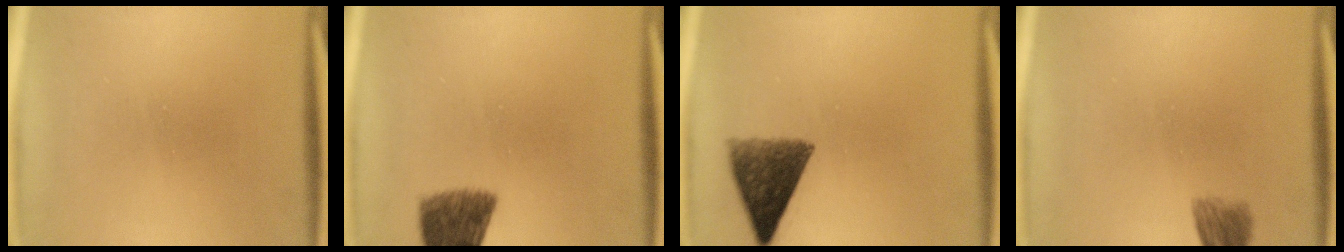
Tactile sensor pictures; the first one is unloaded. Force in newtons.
{"total": 7.9}
{"total": 9.0}
{"total": 4.5}